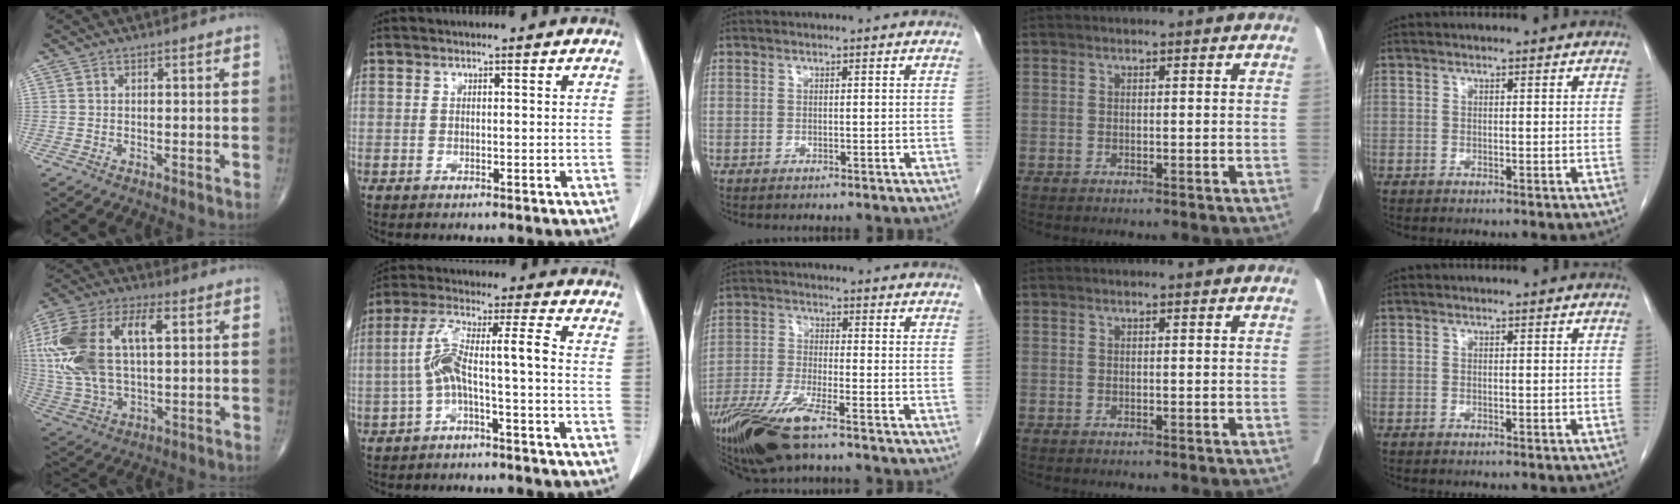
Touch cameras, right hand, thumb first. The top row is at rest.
{"thumb": {"total": 22.2, "force": [4.6, 11.3, 18.5], "torque": [-0.414, 0.015, 0.084]}, "index": {"total": 7.9, "force": [-1.9, 0.4, 7.7], "torque": [-0.150, 0.040, -0.035]}, "middle": {"total": 10.4, "force": [-7.2, 1.5, 7.3], "torque": [-0.146, -0.024, -0.135]}}